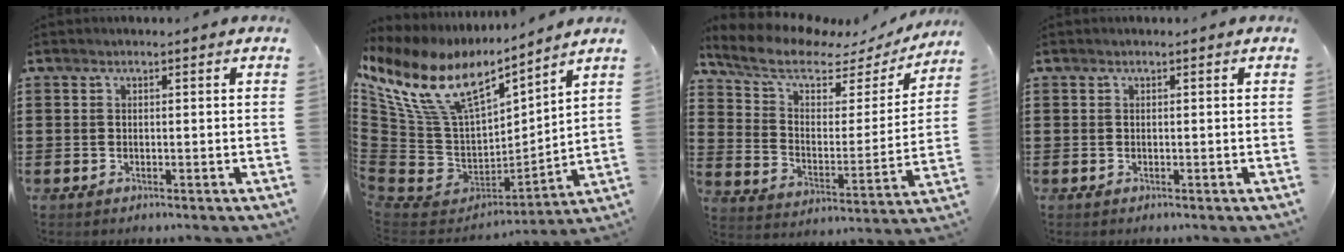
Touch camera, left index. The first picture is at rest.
{"total": 14.3, "force": [7.7, 7.7, 9.4], "torque": [-0.234, -0.046, 0.133]}
{"total": 8.5, "force": [6.4, 3.5, 4.3], "torque": [-0.104, -0.033, 0.109]}
{"total": 0.0}